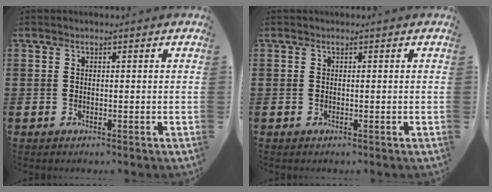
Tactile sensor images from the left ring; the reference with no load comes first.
{"total": 0.0}